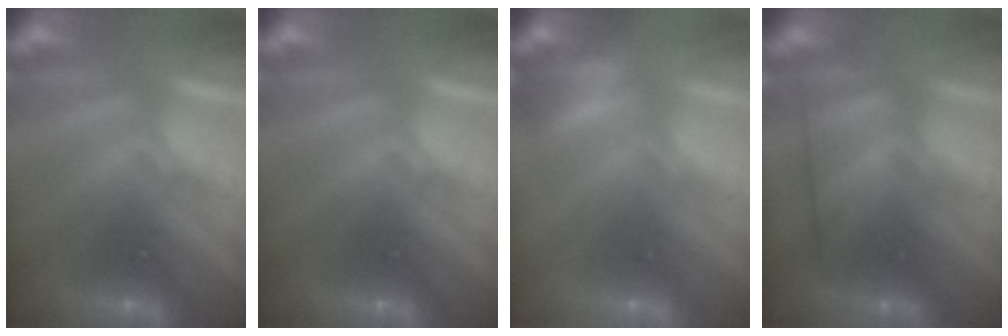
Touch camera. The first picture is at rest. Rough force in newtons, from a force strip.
{"total": 0.0}
{"total": 2.7}
{"total": 2.6}